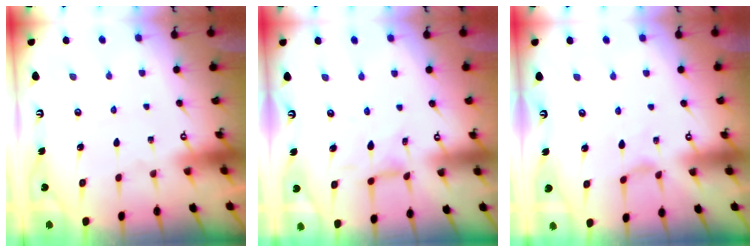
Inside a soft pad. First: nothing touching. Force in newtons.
{"total": 1.7, "press": 1.6, "slide": 0.4}
{"total": 0.8, "press": 0.8, "slide": 0.2}